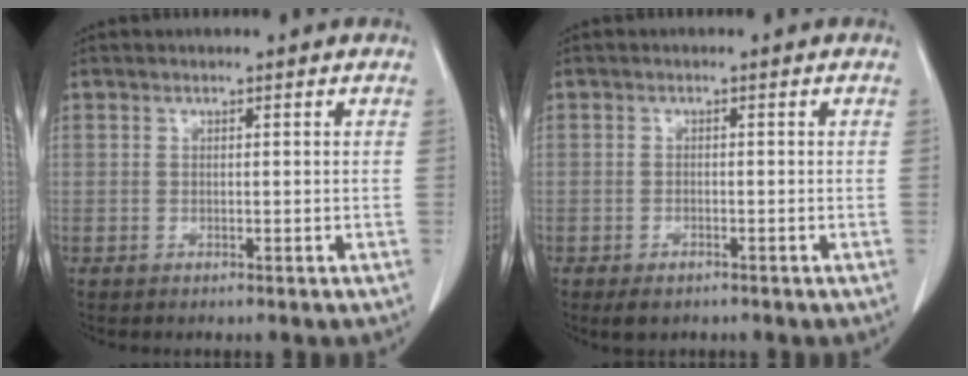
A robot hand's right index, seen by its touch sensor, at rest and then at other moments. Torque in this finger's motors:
{"motor_torque": [0.13, -0.10, 0.01, 0.02]}